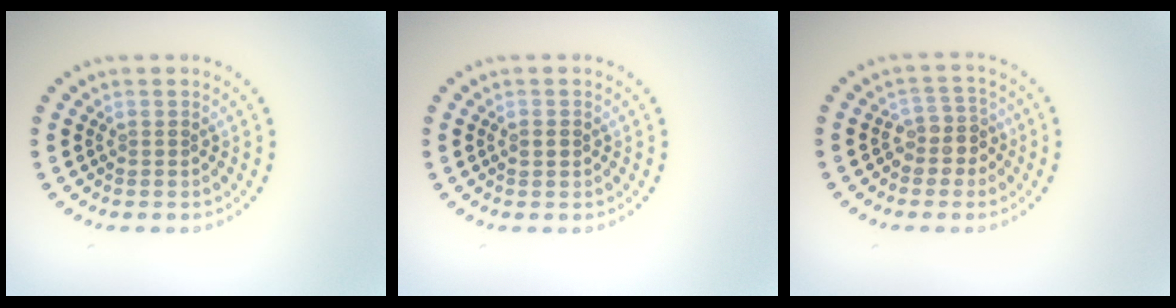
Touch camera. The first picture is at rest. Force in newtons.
{"total": 1.1, "press": 1.1, "slide": 0.2}
{"total": 2.5, "press": 2.2, "slide": 1.2}